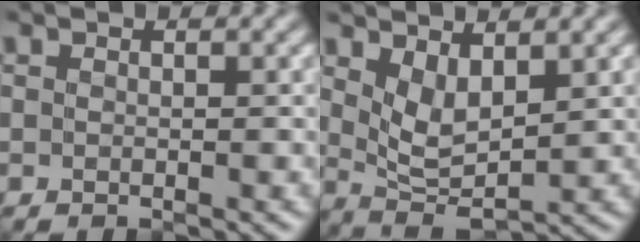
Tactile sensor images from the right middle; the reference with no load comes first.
{"total": 3.8, "force": [1.6, 1.8, 3.0], "torque": [-0.067, -0.013, 0.037]}